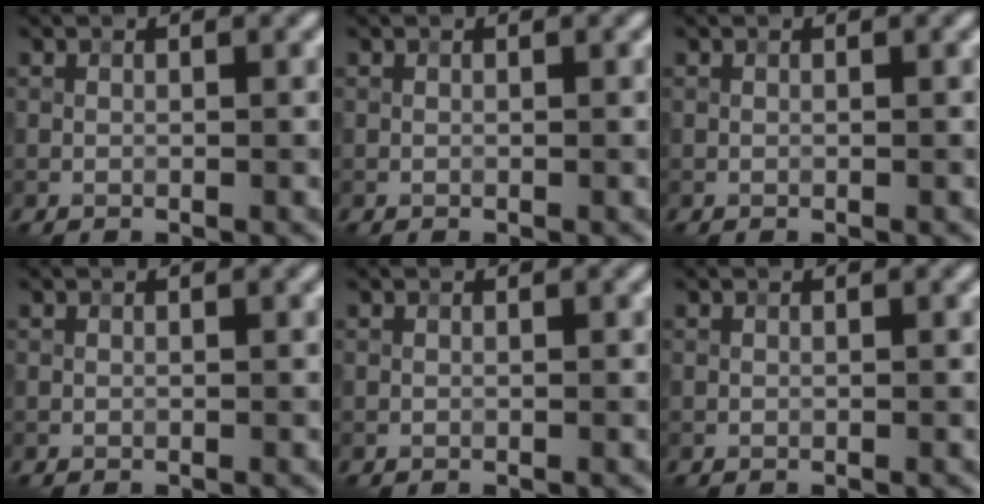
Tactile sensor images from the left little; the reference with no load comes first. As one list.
[{"total": 0.0}, {"total": 0.0}, {"total": 0.0}, {"total": 0.0}, {"total": 0.0}]